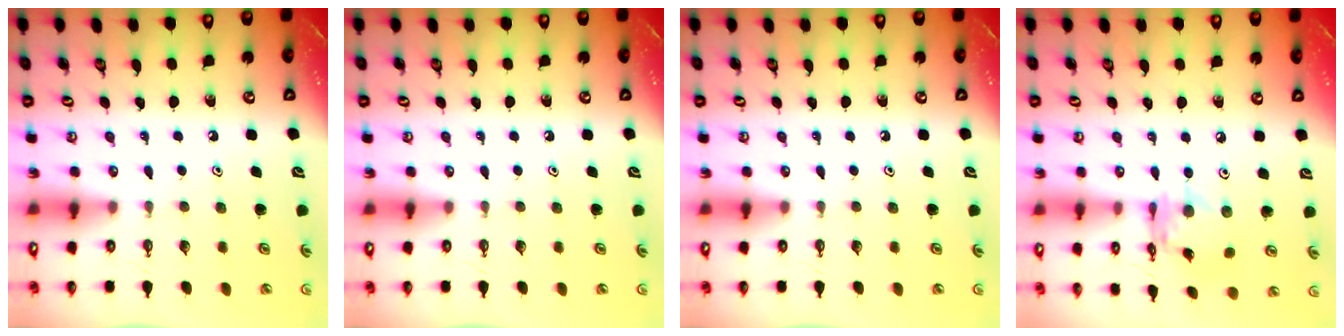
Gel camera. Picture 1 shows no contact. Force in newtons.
{"total": 0.0}
{"total": 0.0}
{"total": 10.4, "press": 10.4, "slide": 0.9}